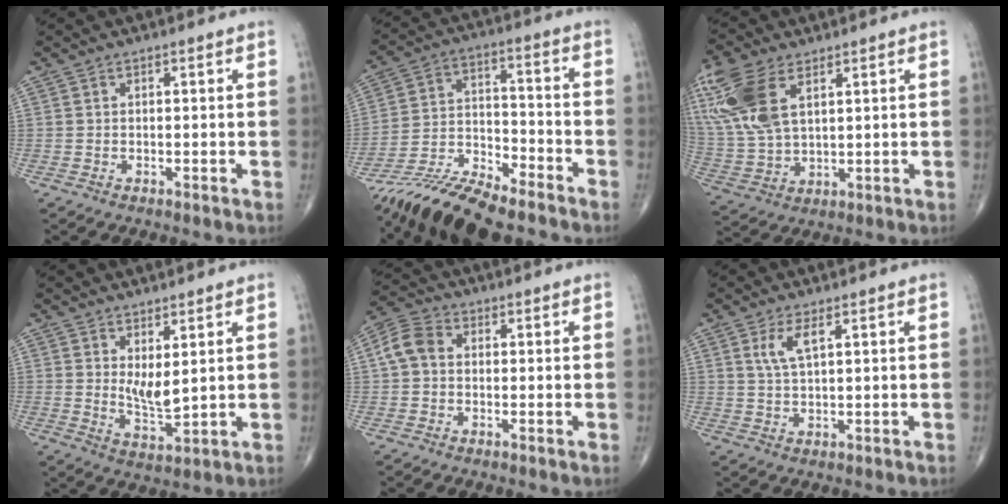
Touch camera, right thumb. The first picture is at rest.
{"total": 13.4, "force": [-11.8, 3.2, 5.6], "torque": [-0.094, 0.068, -0.217]}
{"total": 15.8, "force": [6.7, 8.4, 11.6], "torque": [-0.271, -0.012, 0.137]}
{"total": 5.3, "force": [1.8, 1.9, 4.6], "torque": [-0.076, -0.027, 0.041]}
{"total": 5.6, "force": [0.4, 4.3, 3.6], "torque": [-0.072, 0.018, 0.000]}
{"total": 4.1, "force": [1.8, 1.2, 3.5], "torque": [-0.074, -0.004, 0.041]}